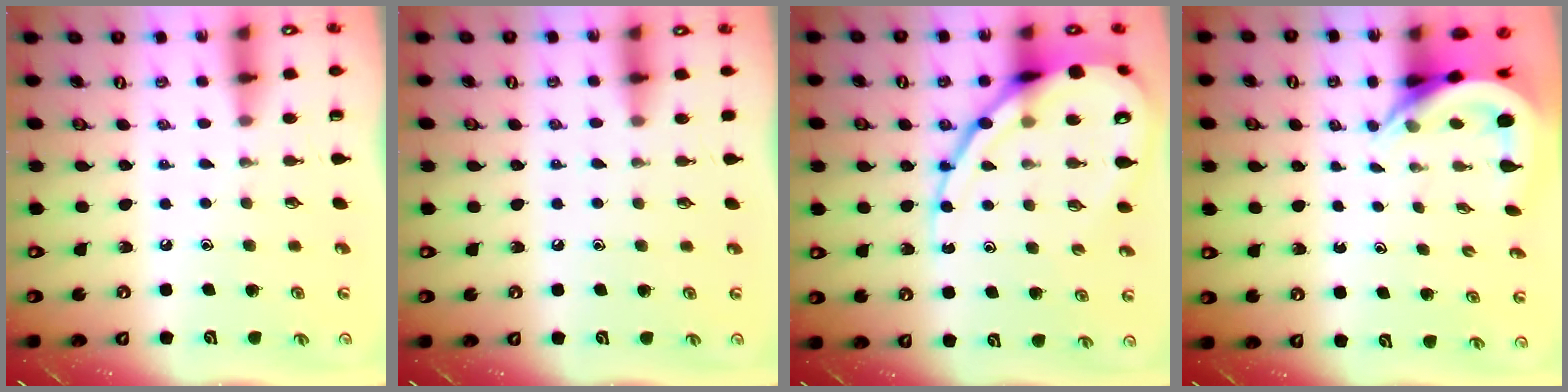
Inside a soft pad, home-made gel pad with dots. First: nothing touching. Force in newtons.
{"total": 3.4, "press": 3.4, "slide": 0.5}
{"total": 16.2, "press": 16.2, "slide": 1.3}
{"total": 5.7, "press": 5.6, "slide": 0.7}